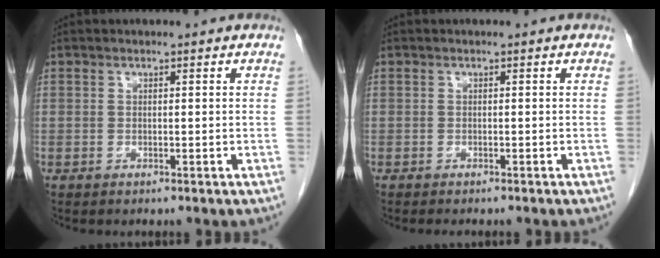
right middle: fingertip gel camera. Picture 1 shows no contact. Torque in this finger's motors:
{"motor_torque": [0.25, -0.04, -0.07, 0.00]}